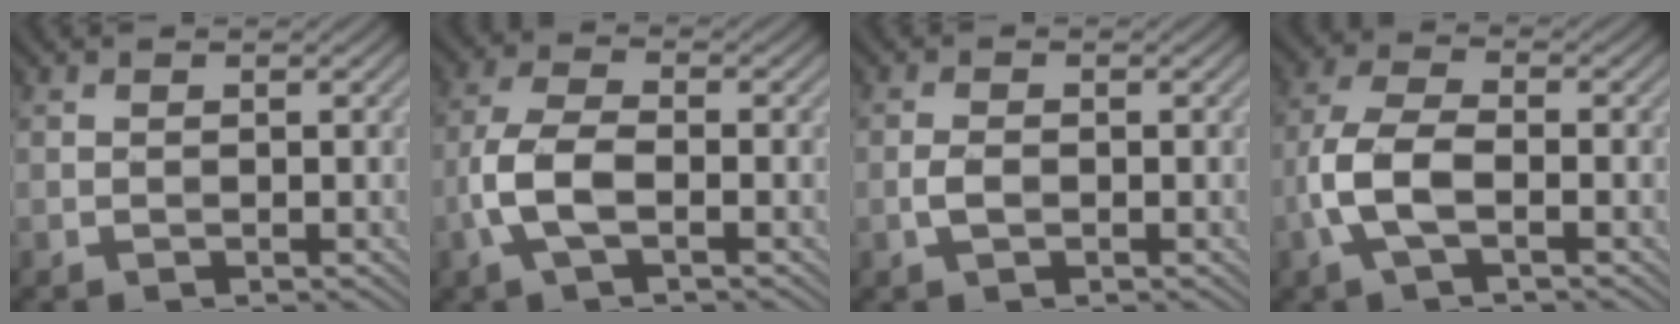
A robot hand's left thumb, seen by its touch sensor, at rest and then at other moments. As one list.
[{"total": 5.5, "force": [-1.9, 2.2, 4.7], "torque": [-0.112, 0.005, -0.046]}, {"total": 1.7, "force": [-0.6, 0.8, 1.4], "torque": [-0.031, 0.003, -0.014]}, {"total": 6.1, "force": [-2.0, 2.4, 5.2], "torque": [-0.123, 0.006, -0.048]}]